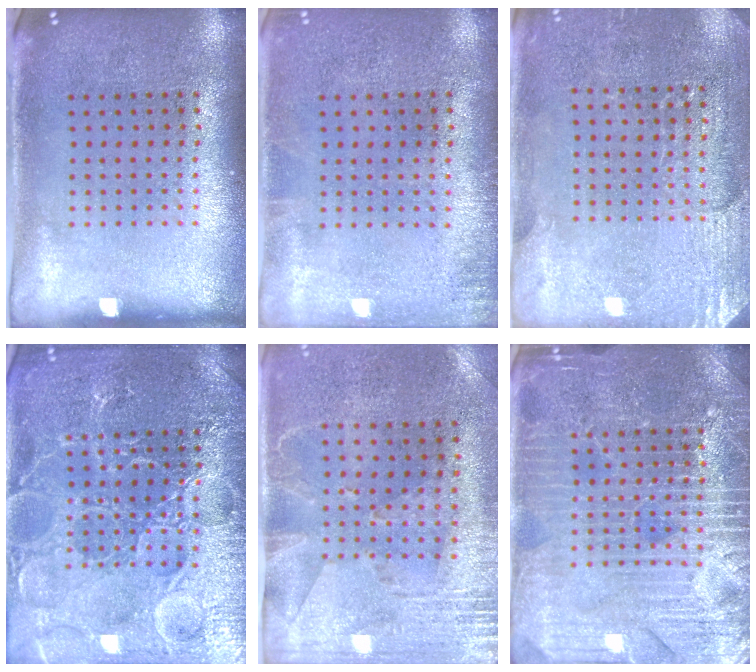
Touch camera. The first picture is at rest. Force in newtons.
{"total": 0.9, "press": 0.9, "slide": 0.2}
{"total": 2.9, "press": 2.8, "slide": 0.8}
{"total": 5.0, "press": 5.0, "slide": 0.7}
{"total": 2.7, "press": 2.3, "slide": 1.5}
{"total": 4.4, "press": 4.3, "slide": 0.5}